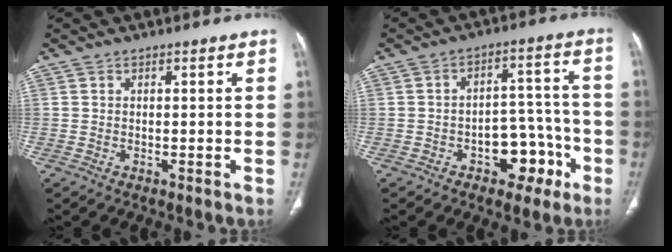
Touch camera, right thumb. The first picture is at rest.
{"total": 9.8, "force": [-4.5, 6.3, 6.0], "torque": [-0.043, 0.055, -0.058]}